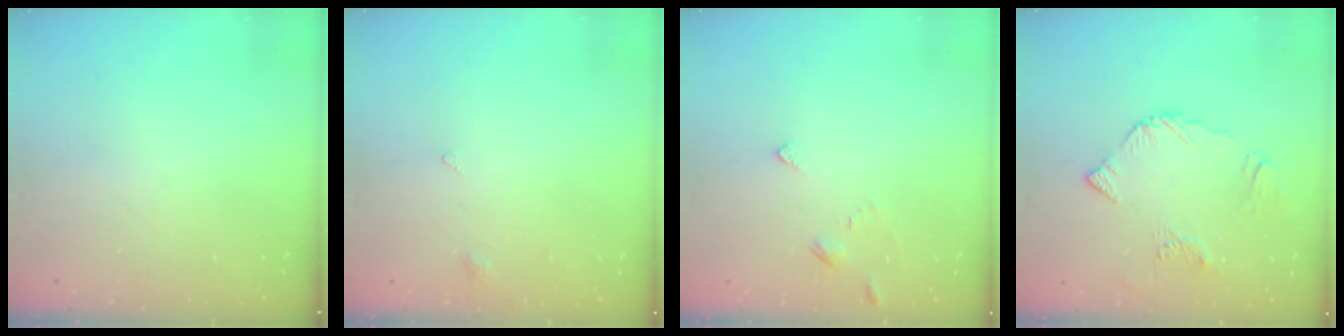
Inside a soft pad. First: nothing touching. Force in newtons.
{"total": 2.5, "press": 2.4, "slide": 0.5}
{"total": 3.1, "press": 3.0, "slide": 0.6}
{"total": 7.5, "press": 7.4, "slide": 0.7}